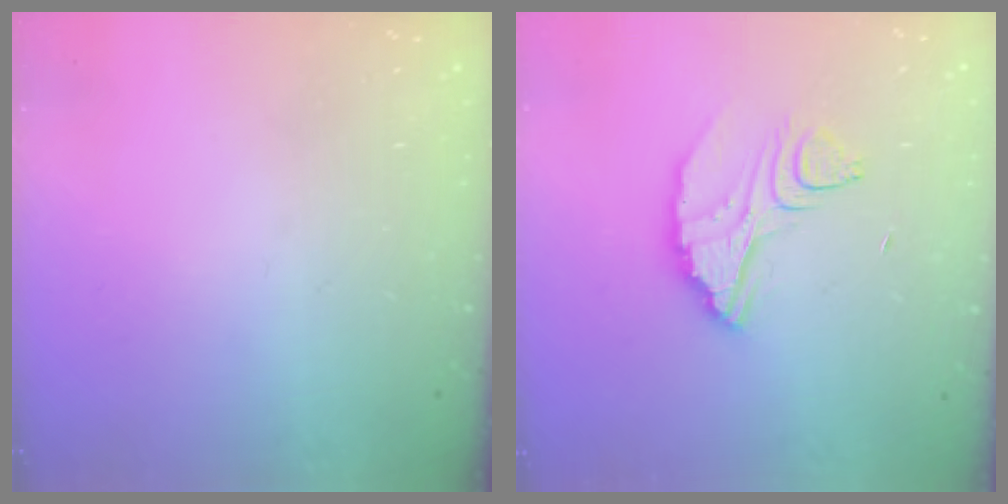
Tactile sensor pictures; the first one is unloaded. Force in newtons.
{"total": 9.6, "press": 9.6, "slide": 0.7}